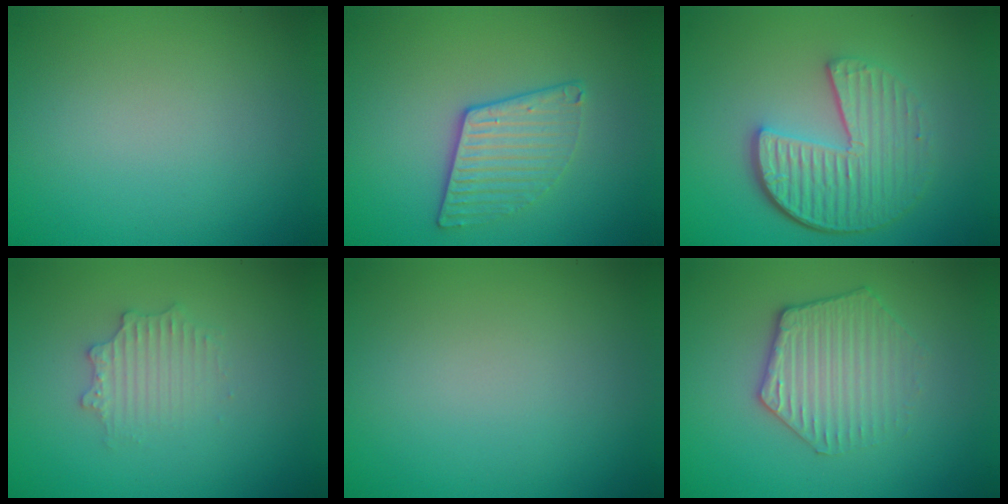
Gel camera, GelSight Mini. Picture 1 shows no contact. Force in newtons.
{"total": 3.1, "press": 2.7, "slide": 1.4}
{"total": 6.1, "press": 4.4, "slide": 4.2}
{"total": 2.2, "press": 2.2, "slide": 0.4}
{"total": 0.0}
{"total": 3.3, "press": 3.3, "slide": 0.8}